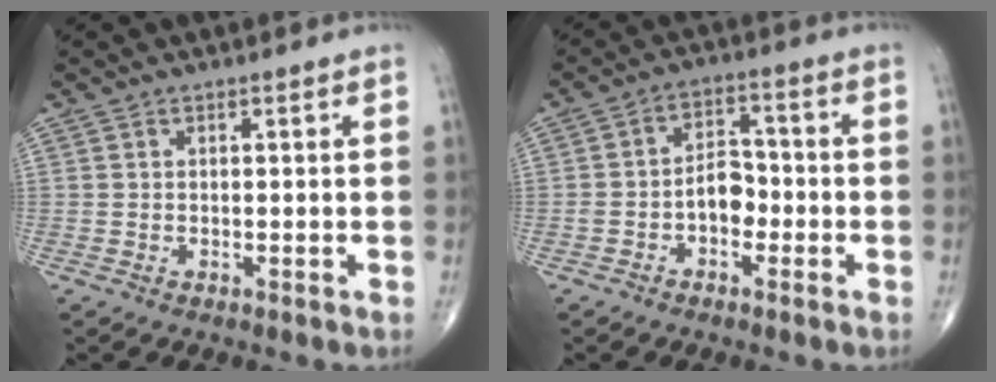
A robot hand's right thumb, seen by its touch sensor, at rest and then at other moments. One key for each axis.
{"total": 5.7, "fx": -1.9, "fy": 3.8, "fz": 3.9, "tx": -0.048, "ty": 0.031, "tz": -0.040}